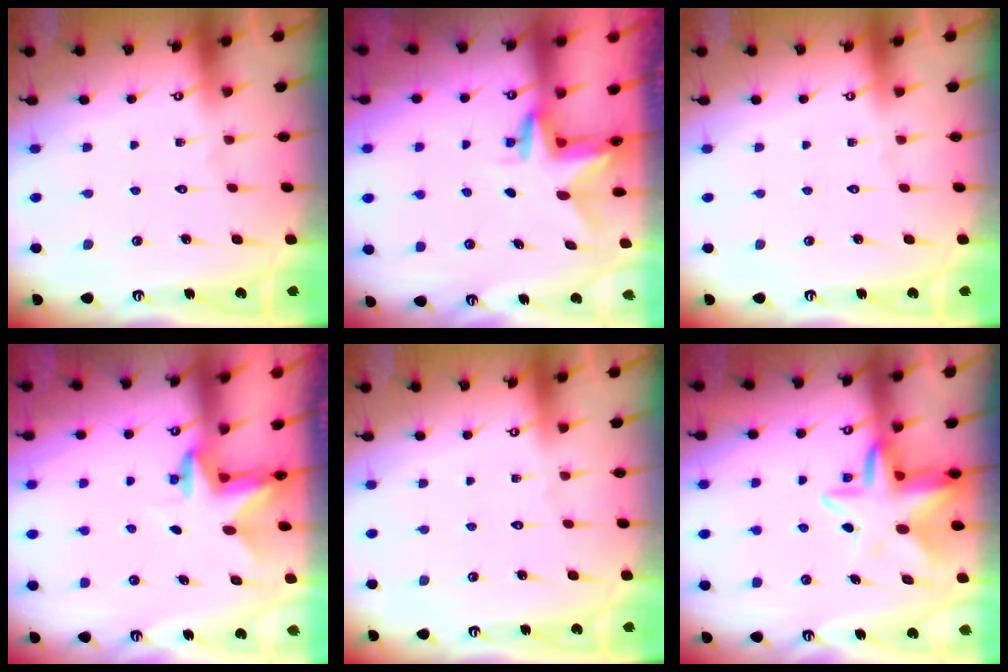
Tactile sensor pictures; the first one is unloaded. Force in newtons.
{"total": 3.1, "press": 3.0, "slide": 0.2}
{"total": 0.0}
{"total": 2.4, "press": 2.3, "slide": 0.4}
{"total": 0.0}
{"total": 8.8, "press": 8.5, "slide": 2.3}